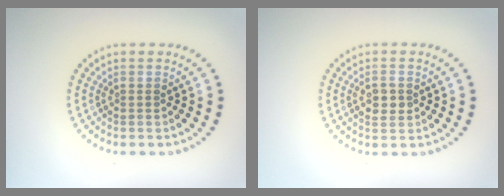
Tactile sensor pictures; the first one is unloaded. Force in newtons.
{"total": 2.0, "press": 1.9, "slide": 0.3}